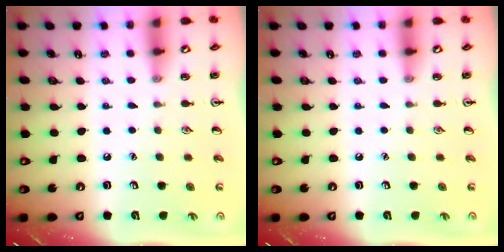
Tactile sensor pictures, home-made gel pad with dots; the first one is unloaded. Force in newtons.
{"total": 0.0}